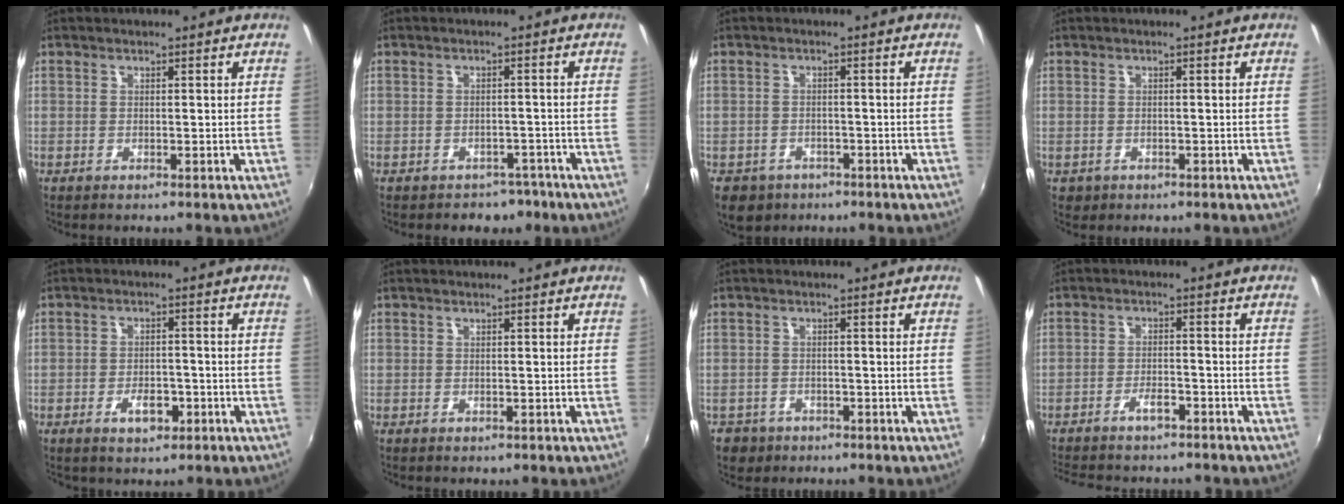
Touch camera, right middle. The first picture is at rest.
{"total": 4.9, "force": [-3.7, 3.1, 1.0], "torque": [-0.020, 0.008, -0.039]}
{"total": 6.4, "force": [-3.7, 4.7, 2.3], "torque": [-0.062, -0.010, -0.053]}
{"total": 2.0, "force": [-0.7, 1.7, 0.8], "torque": [-0.019, -0.003, -0.006]}
{"total": 4.3, "force": [-2.2, 2.4, 2.8], "torque": [-0.053, 0.002, -0.030]}
{"total": 0.0}
{"total": 5.1, "force": [-2.8, 4.0, 1.2], "torque": [-0.043, -0.002, -0.041]}
{"total": 8.1, "force": [-6.8, 2.5, 3.5], "torque": [-0.087, 0.000, -0.105]}